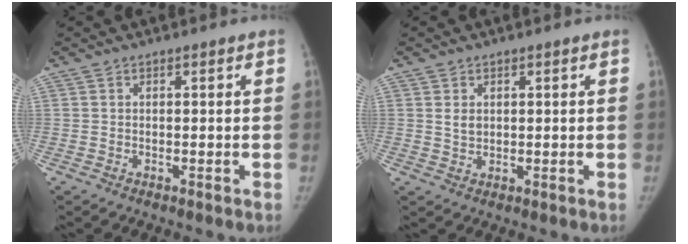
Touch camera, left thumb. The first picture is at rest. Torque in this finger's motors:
{"motor_torque": [0.47, 0.54, 0.25, -0.48, 0.09]}